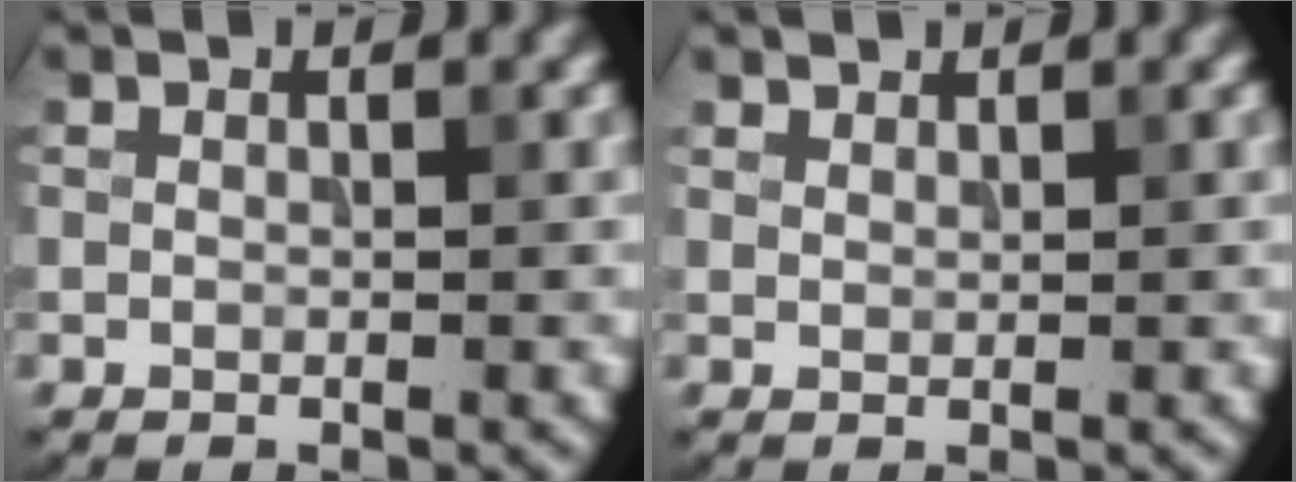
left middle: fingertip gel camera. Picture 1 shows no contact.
{"total": 1.0, "force": [1.0, 0.2, 0.0], "torque": [0.000, 0.000, 0.019]}